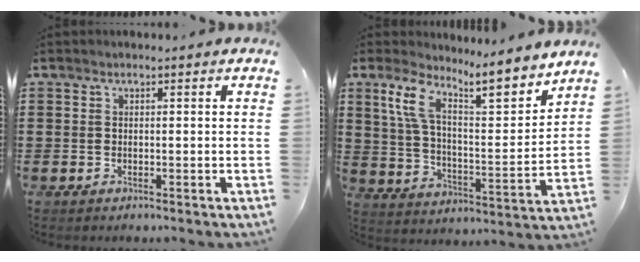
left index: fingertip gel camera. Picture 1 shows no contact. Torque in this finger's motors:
{"motor_torque": [2.12, -0.02, 0.43, 0.12]}